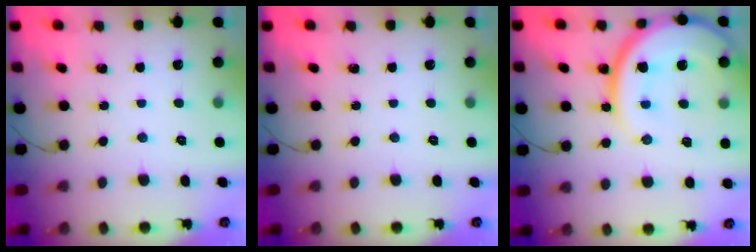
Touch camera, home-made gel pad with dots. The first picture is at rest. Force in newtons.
{"total": 0.0}
{"total": 19.7, "press": 19.6, "slide": 1.7}